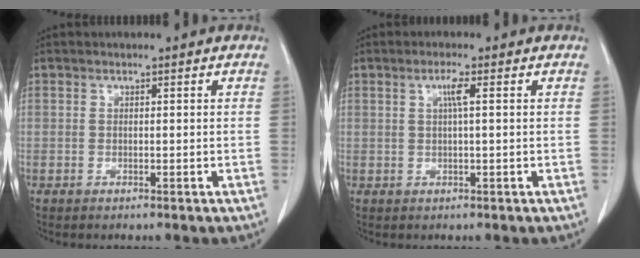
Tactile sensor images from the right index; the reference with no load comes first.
{"total": 2.2, "force": [0.6, 0.0, 2.1], "torque": [-0.042, 0.003, 0.010]}